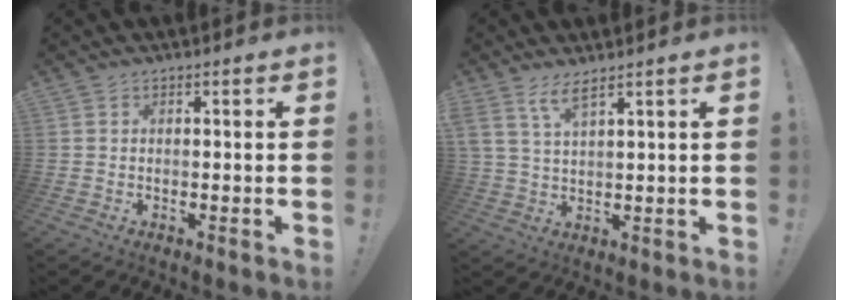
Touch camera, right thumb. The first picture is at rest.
{"total": 5.7, "force": [4.1, 1.1, 3.8], "torque": [-0.077, -0.015, 0.073]}